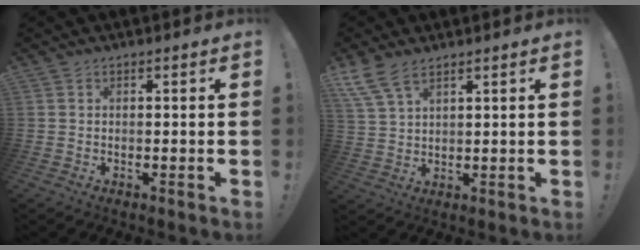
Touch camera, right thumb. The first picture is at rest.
{"total": 7.8, "force": [5.7, 3.0, 4.4], "torque": [-0.089, -0.022, 0.113]}